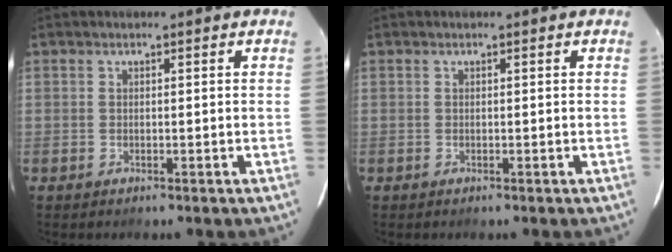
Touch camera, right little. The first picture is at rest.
{"total": 0.0}